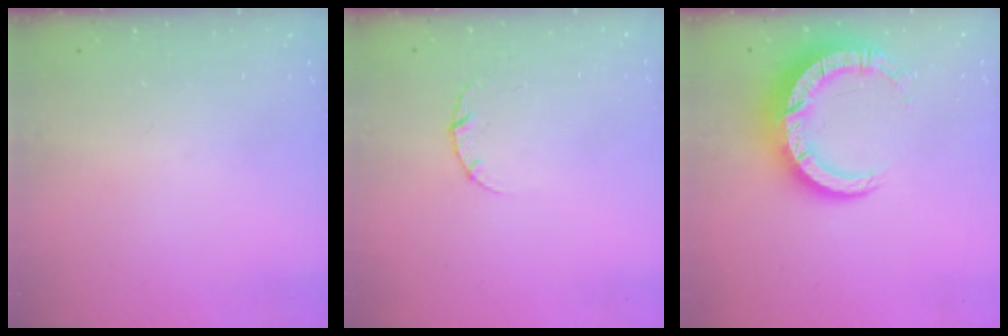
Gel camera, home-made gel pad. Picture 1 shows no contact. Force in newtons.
{"total": 2.6, "press": 2.6, "slide": 0.3}
{"total": 11.8, "press": 11.7, "slide": 1.3}